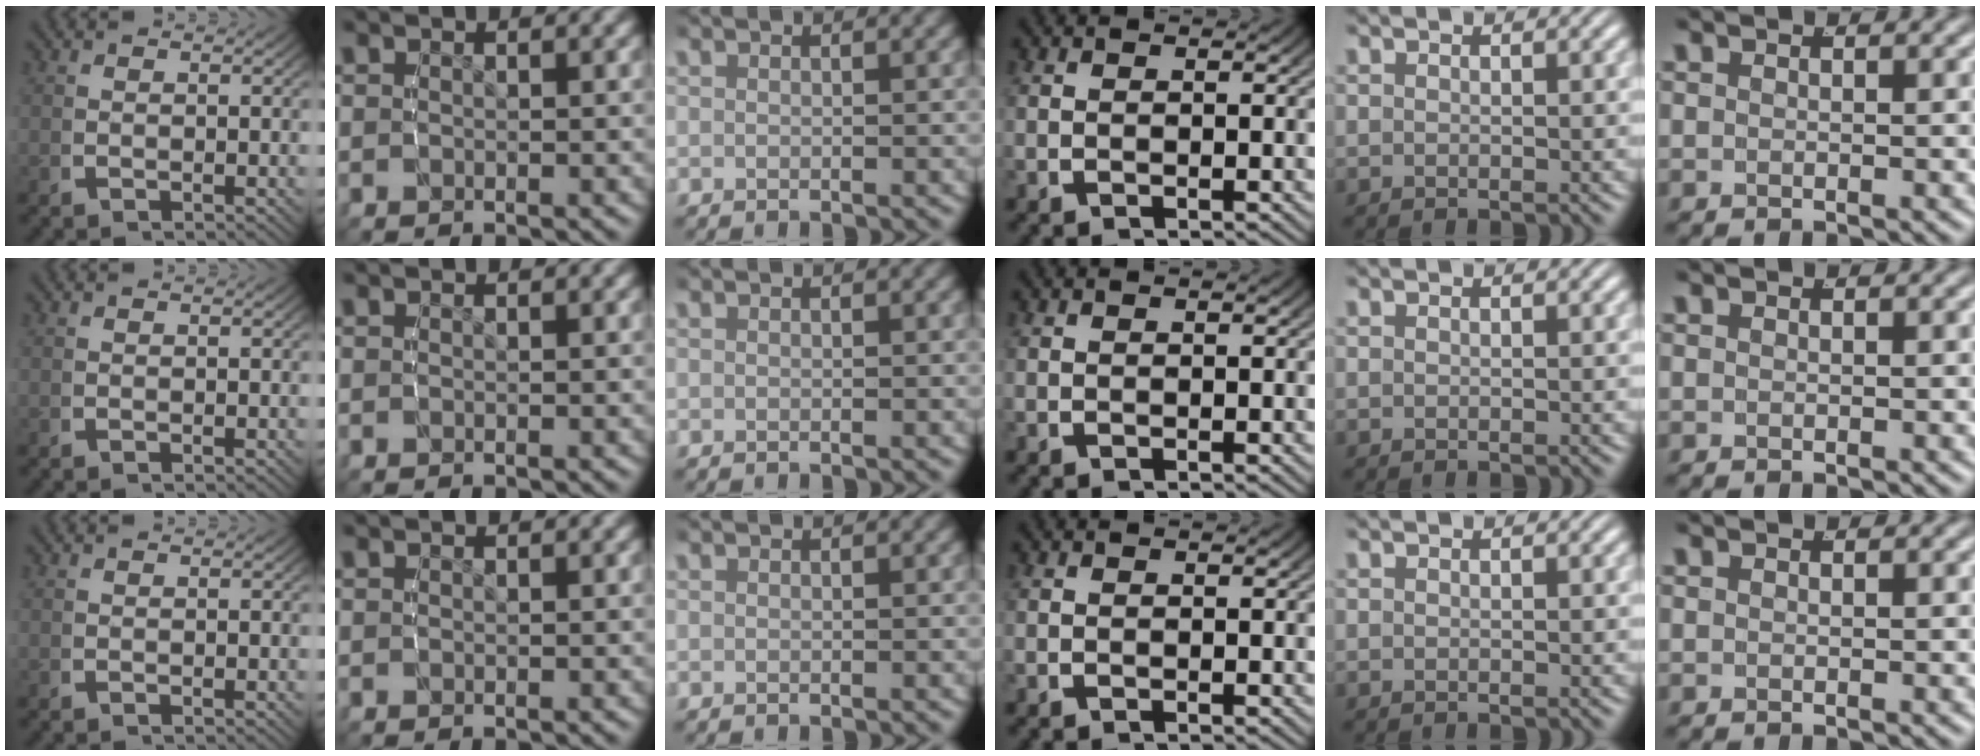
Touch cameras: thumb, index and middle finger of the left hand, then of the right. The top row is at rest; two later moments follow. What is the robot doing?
{"motion": "lift_and_place", "object": "tape"}